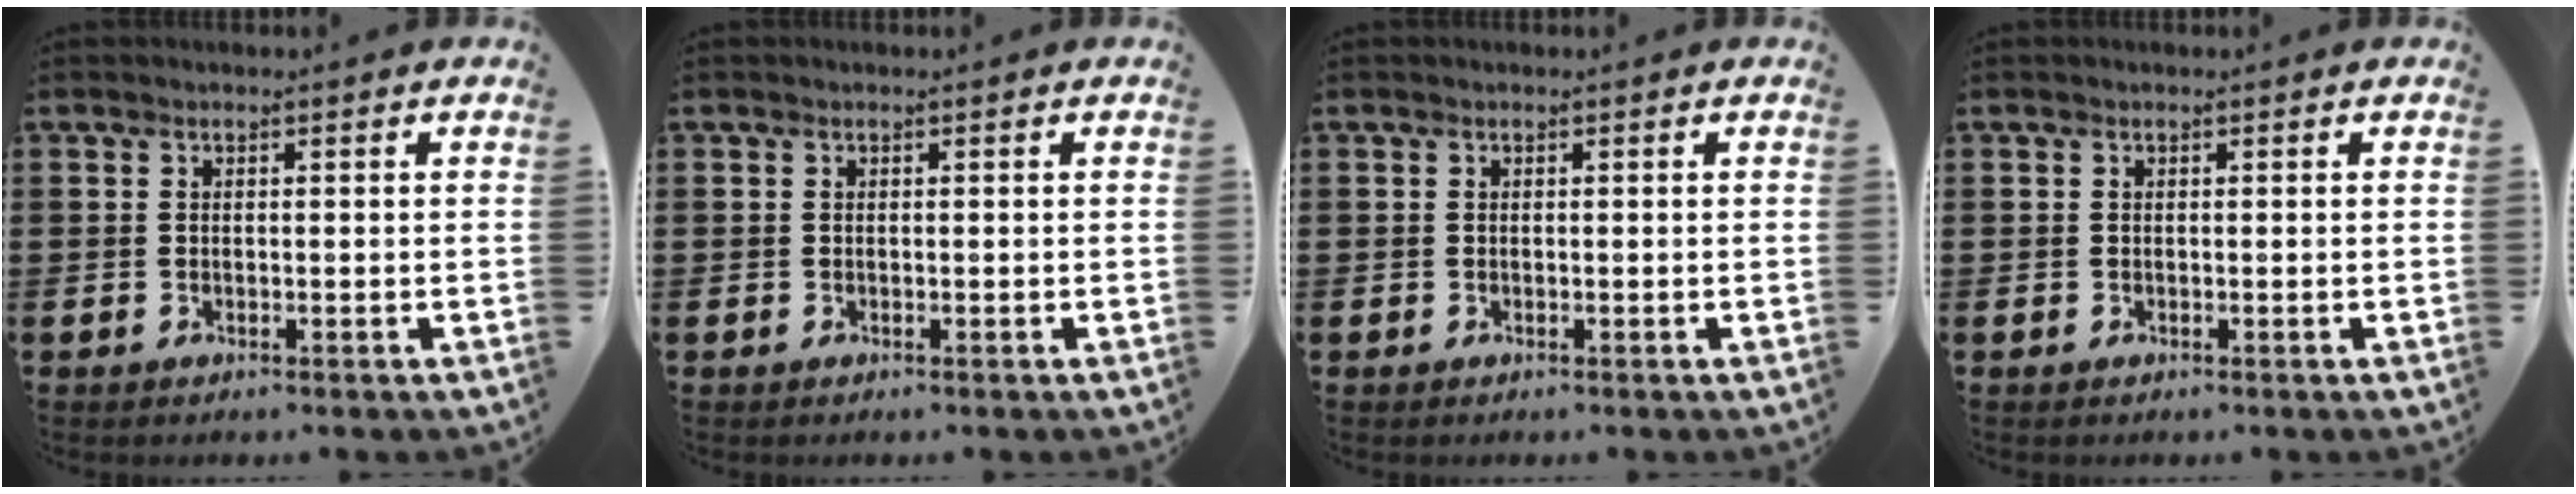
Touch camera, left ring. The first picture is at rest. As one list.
[{"total": 0.0}, {"total": 0.0}, {"total": 0.0}]